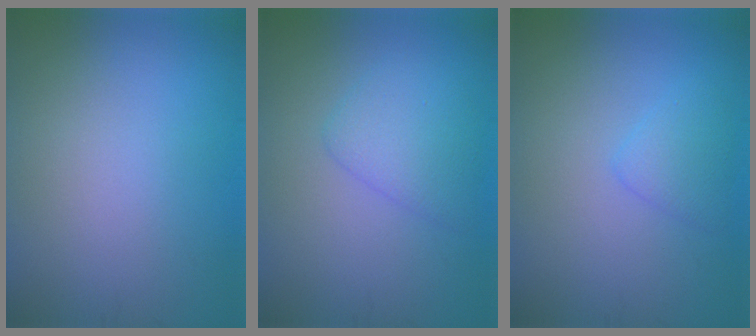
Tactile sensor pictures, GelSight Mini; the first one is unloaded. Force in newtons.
{"total": 2.7, "press": 2.7, "slide": 0.1}
{"total": 1.6, "press": 1.6, "slide": 0.1}